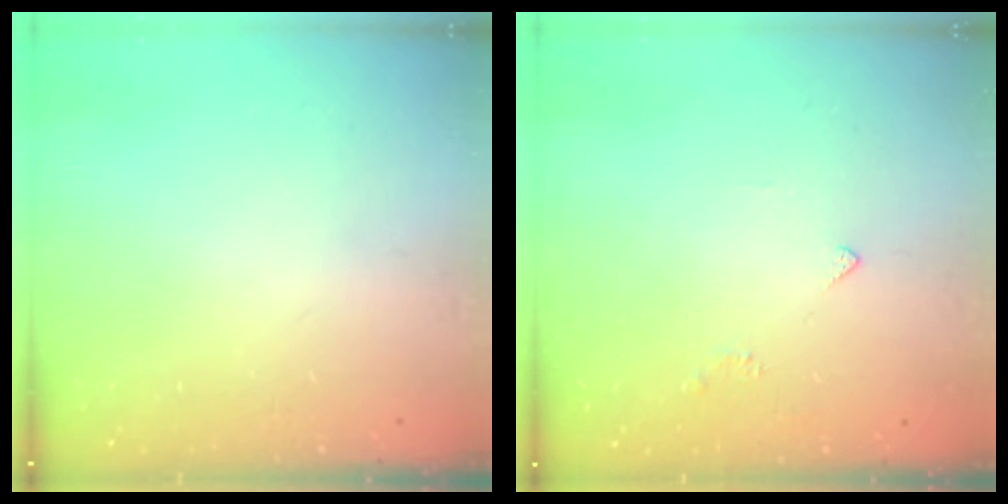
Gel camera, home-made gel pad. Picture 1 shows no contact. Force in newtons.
{"total": 2.0, "press": 1.9, "slide": 0.5}